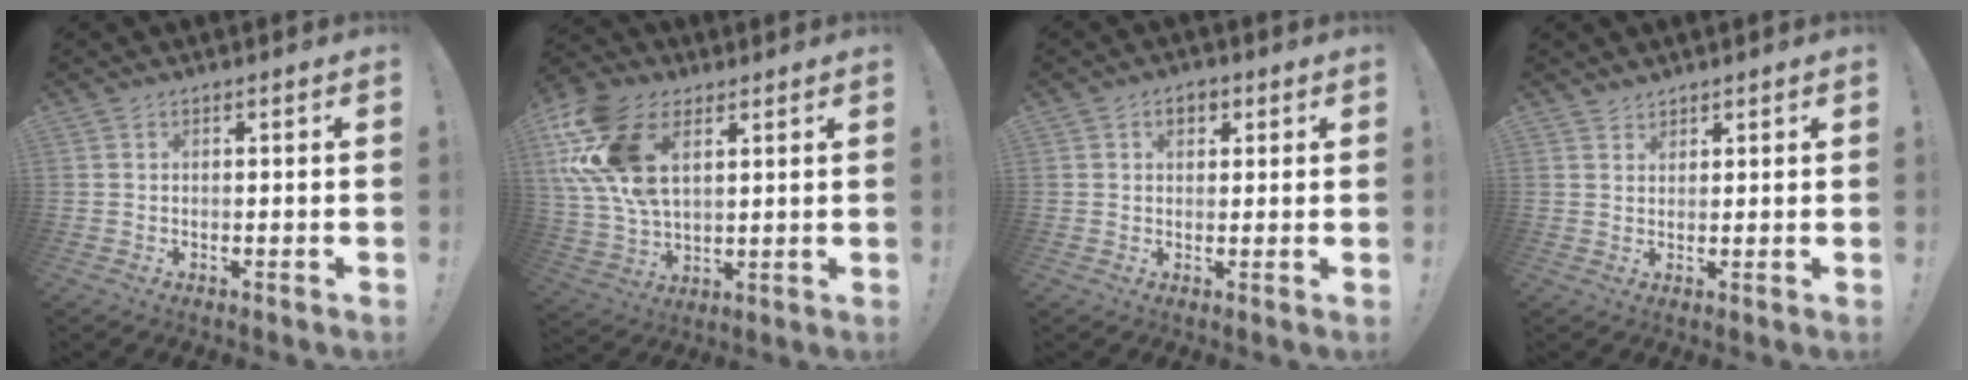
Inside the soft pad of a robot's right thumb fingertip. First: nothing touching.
{"total": 19.9, "force": [7.9, 12.4, 13.4], "torque": [-0.288, -0.026, 0.145]}
{"total": 3.6, "force": [1.4, 2.6, 2.1], "torque": [-0.025, 0.002, 0.023]}
{"total": 2.4, "force": [2.1, 1.2, -0.1], "torque": [0.004, -0.015, 0.039]}